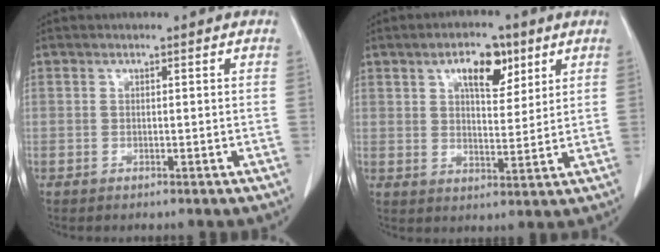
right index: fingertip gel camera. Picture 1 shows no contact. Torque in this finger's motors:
{"motor_torque": [0.63, 0.62, 0.17, 0.06]}